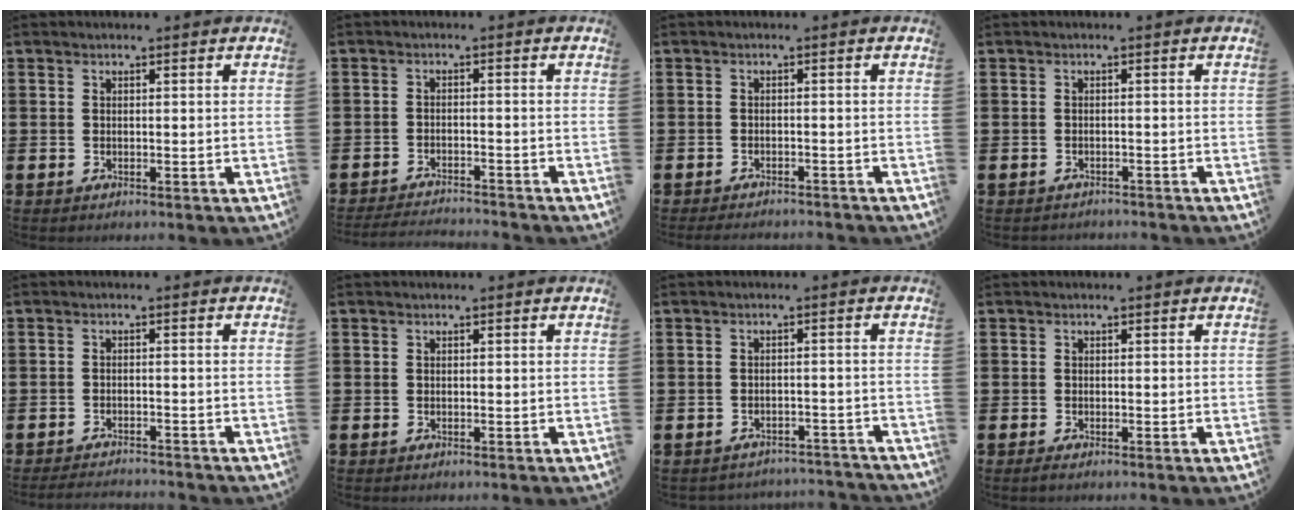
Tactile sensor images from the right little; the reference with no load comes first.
{"total": 2.4, "force": [-2.4, -0.1, 0.2], "torque": [-0.004, 0.003, -0.051]}
{"total": 1.2, "force": [-1.2, 0.0, 0.1], "torque": [-0.005, 0.001, -0.025]}
{"total": 0.7, "force": [-0.7, 0.0, -0.1], "torque": [-0.002, 0.000, -0.016]}
{"total": 1.7, "force": [-1.7, -0.1, 0.1], "torque": [-0.004, 0.003, -0.034]}
{"total": 0.0}
{"total": 1.8, "force": [-1.8, 0.0, 0.0], "torque": [-0.006, 0.002, -0.040]}
{"total": 0.5, "force": [-0.1, 0.0, 0.5], "torque": [-0.008, -0.001, -0.002]}